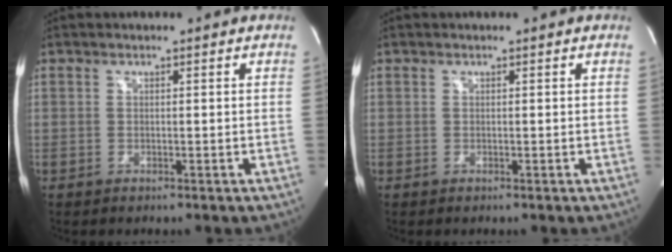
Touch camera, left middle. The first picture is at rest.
{"total": 0.0}